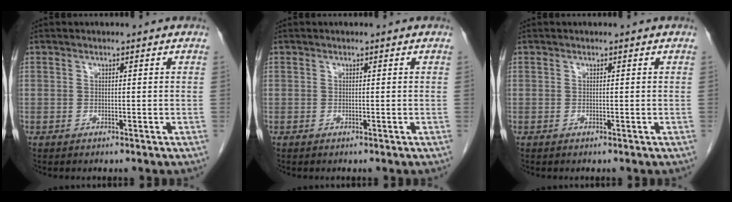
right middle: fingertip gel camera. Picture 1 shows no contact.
{"total": 0.0}
{"total": 0.0}